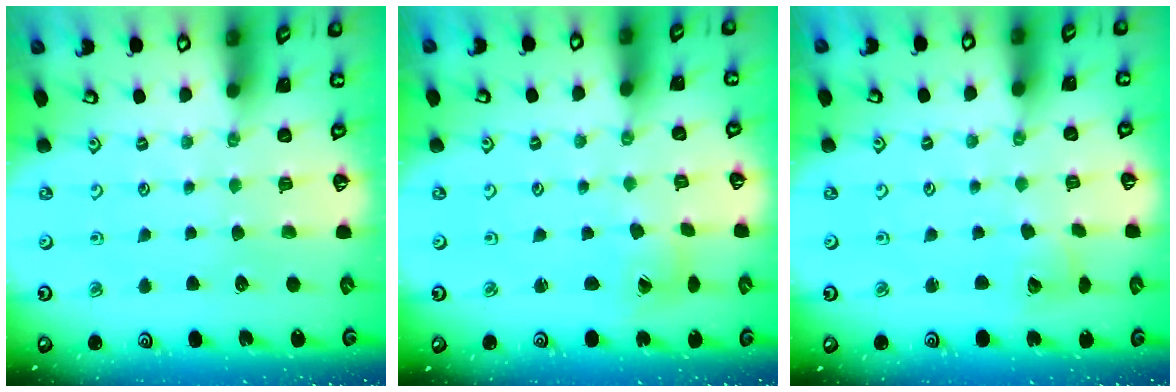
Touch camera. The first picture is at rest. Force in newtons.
{"total": 1.7, "press": 1.6, "slide": 0.2}
{"total": 4.1, "press": 4.1, "slide": 0.5}